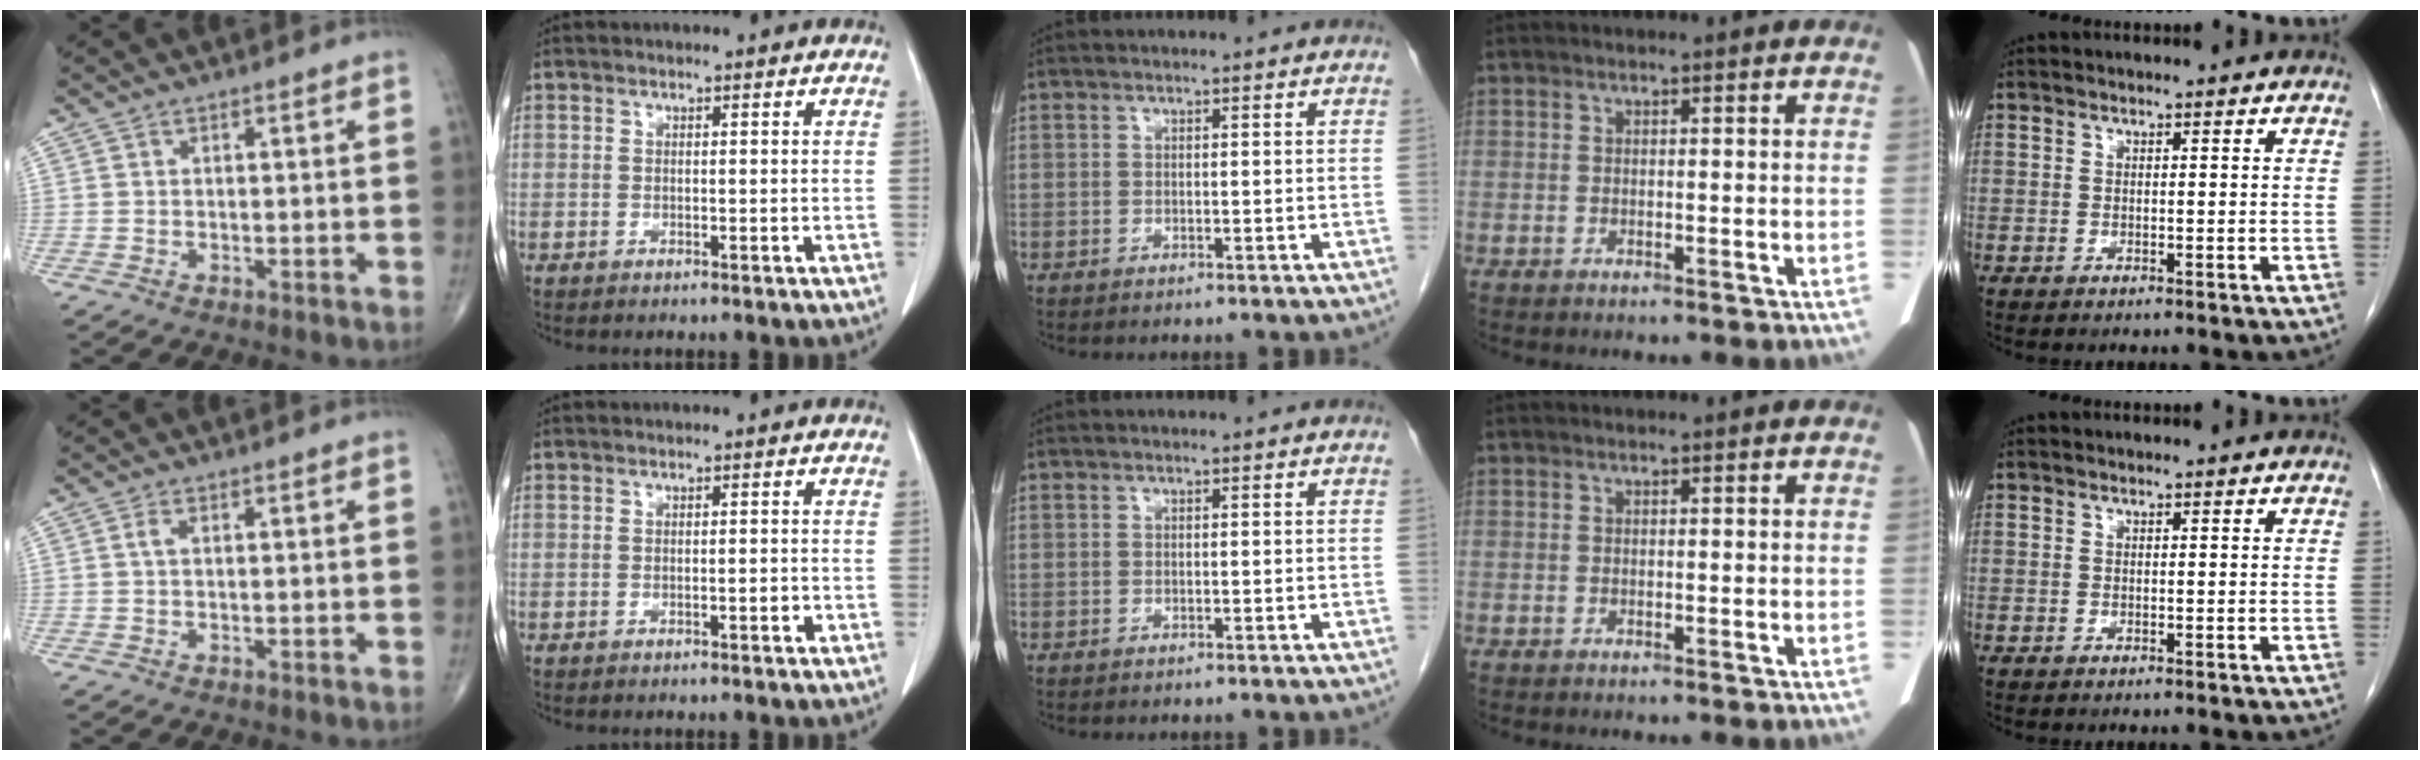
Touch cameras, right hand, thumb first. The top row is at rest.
{"thumb": {"total": 1.2, "force": [0.2, 0.5, 1.1], "torque": [-0.026, 0.007, 0.004]}, "index": {"total": 0.8, "force": [-0.3, 0.3, 0.7], "torque": [-0.010, 0.002, -0.001]}}